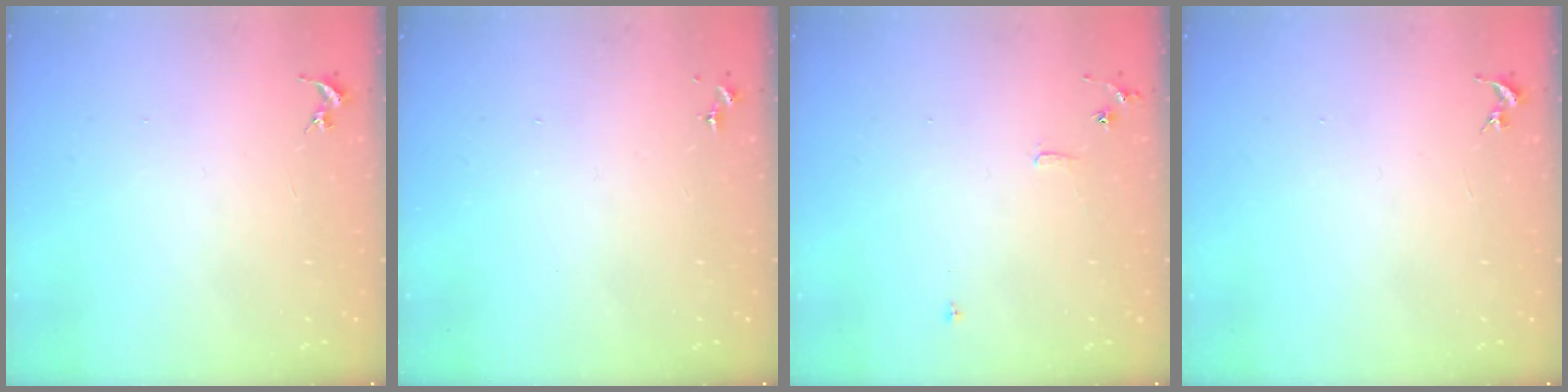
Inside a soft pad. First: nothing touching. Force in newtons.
{"total": 0.0}
{"total": 5.6, "press": 5.6, "slide": 0.6}
{"total": 0.0}